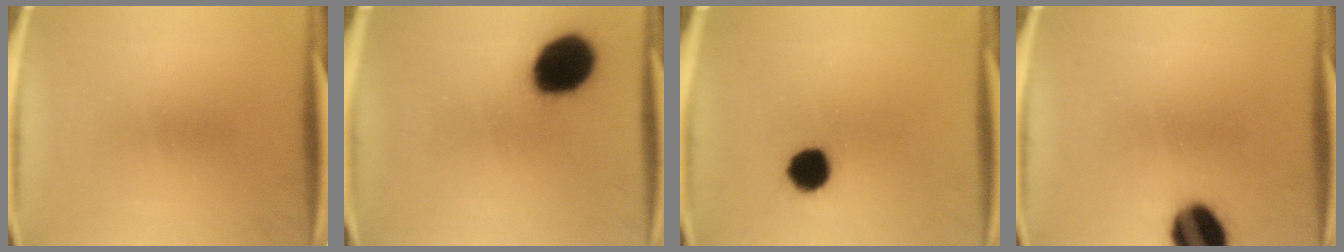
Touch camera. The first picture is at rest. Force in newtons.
{"total": 17.3}
{"total": 7.2}
{"total": 12.7}